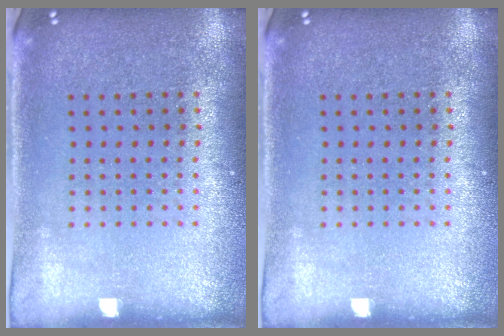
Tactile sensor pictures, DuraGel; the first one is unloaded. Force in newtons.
{"total": 0.0}